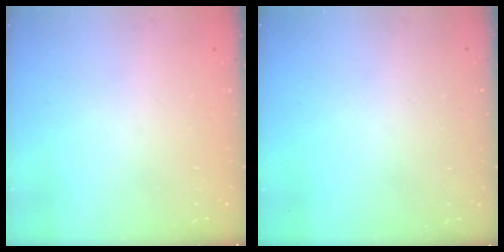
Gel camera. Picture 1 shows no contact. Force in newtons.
{"total": 0.0}